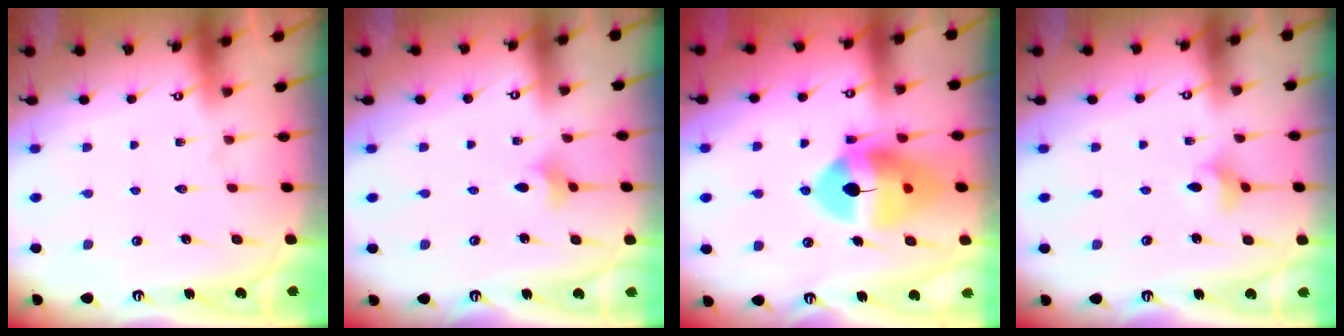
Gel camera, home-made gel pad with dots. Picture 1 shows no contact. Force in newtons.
{"total": 2.4, "press": 2.3, "slide": 0.4}
{"total": 15.0, "press": 14.8, "slide": 2.0}
{"total": 3.1, "press": 3.1, "slide": 0.2}